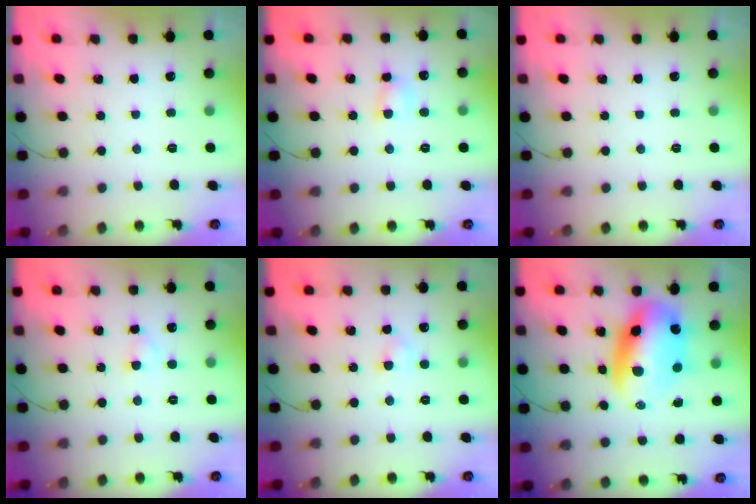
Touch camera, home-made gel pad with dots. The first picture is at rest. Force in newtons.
{"total": 4.0, "press": 3.9, "slide": 1.1}
{"total": 0.0}
{"total": 2.0, "press": 1.7, "slide": 1.0}
{"total": 2.5, "press": 2.4, "slide": 0.9}
{"total": 12.5, "press": 12.0, "slide": 3.4}